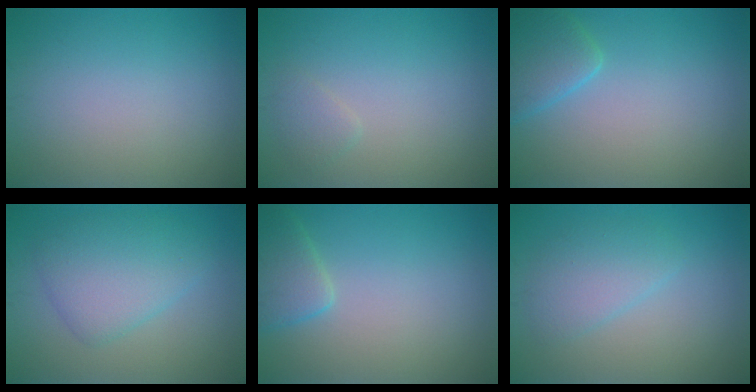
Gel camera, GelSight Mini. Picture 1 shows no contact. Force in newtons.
{"total": 1.1, "press": 1.1, "slide": 0.1}
{"total": 3.1, "press": 3.1, "slide": 0.2}
{"total": 4.7, "press": 4.7, "slide": 0.1}
{"total": 2.8, "press": 2.7, "slide": 0.3}
{"total": 2.8, "press": 2.7, "slide": 0.2}